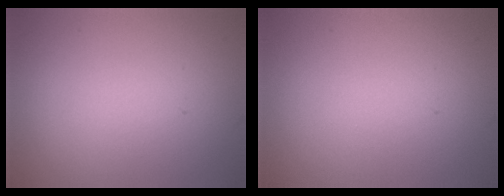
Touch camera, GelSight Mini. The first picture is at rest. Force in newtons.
{"total": 0.0}